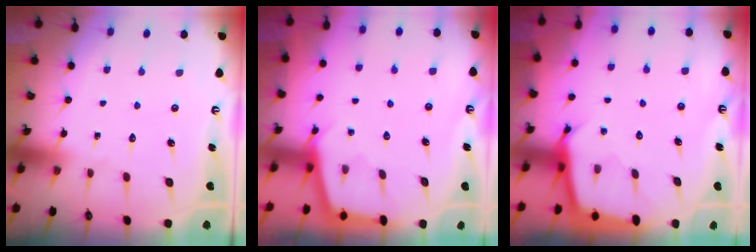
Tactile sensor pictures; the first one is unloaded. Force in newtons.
{"total": 2.8, "press": 2.8, "slide": 0.3}
{"total": 2.6, "press": 2.6, "slide": 0.2}